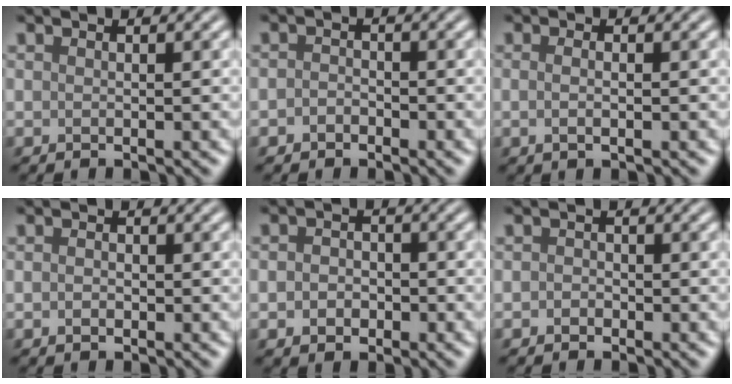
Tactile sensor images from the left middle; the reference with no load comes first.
{"total": 1.1, "force": [-0.7, 0.8, 0.4], "torque": [-0.007, 0.001, -0.015]}
{"total": 1.5, "force": [0.0, 0.6, 1.3], "torque": [-0.014, -0.009, -0.006]}
{"total": 0.9, "force": [-0.2, 0.7, 0.6], "torque": [-0.013, -0.001, -0.006]}
{"total": 2.4, "force": [-0.6, 1.9, 1.4], "torque": [-0.016, -0.003, -0.019]}
{"total": 0.9, "force": [-0.4, 0.7, 0.3], "torque": [-0.005, -0.002, -0.010]}